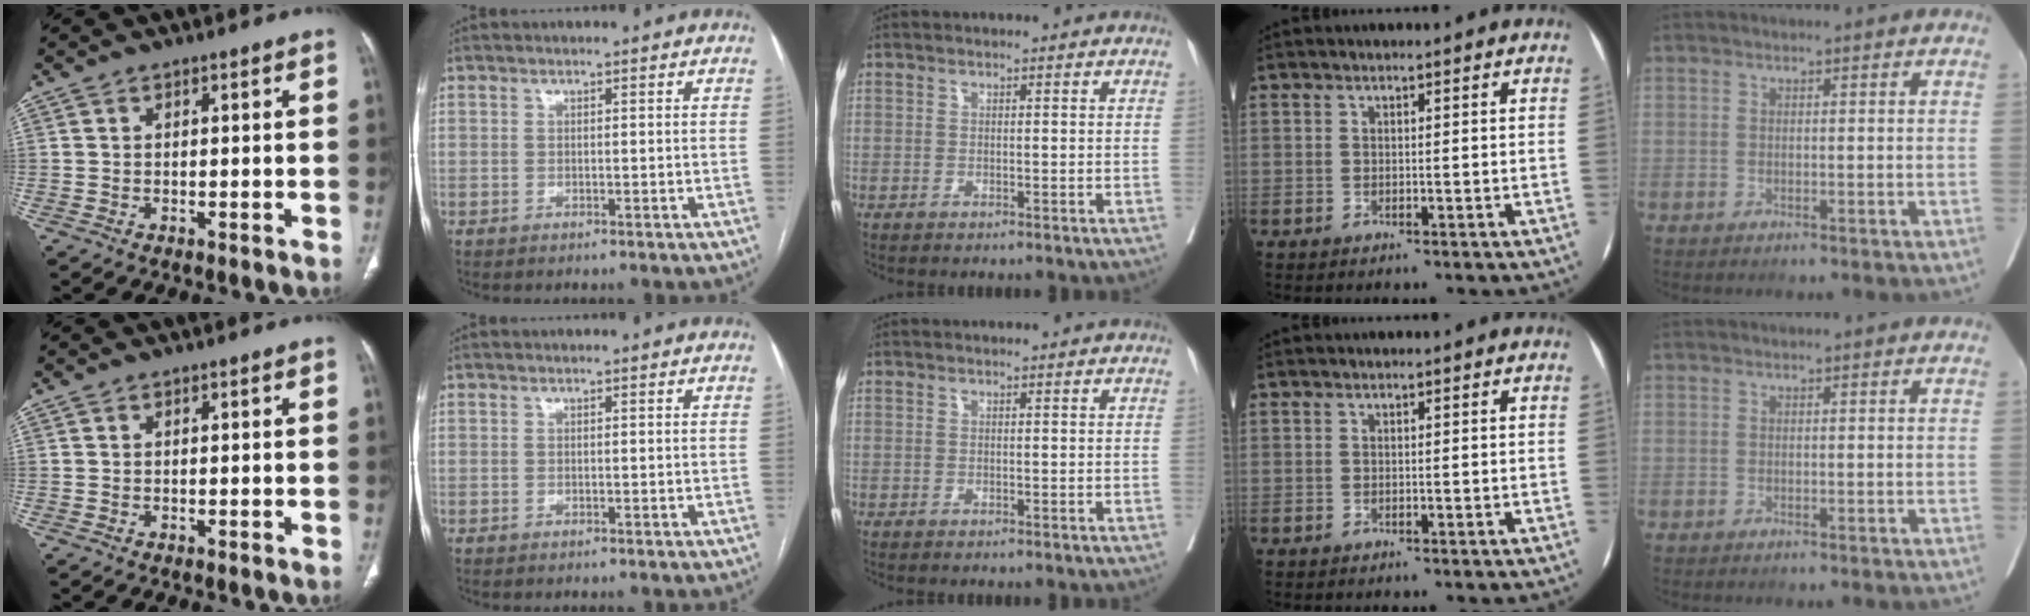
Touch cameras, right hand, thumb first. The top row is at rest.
{}